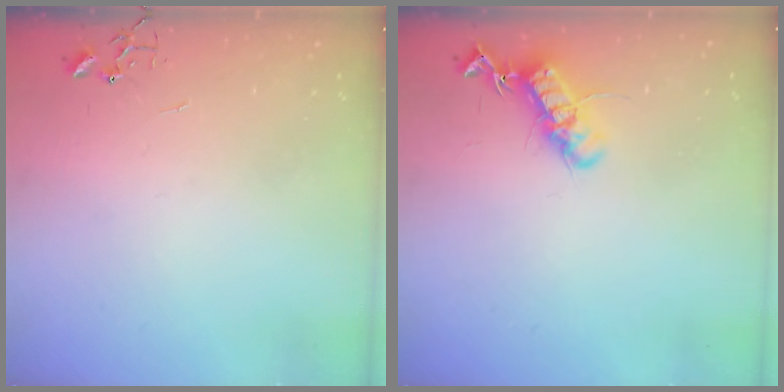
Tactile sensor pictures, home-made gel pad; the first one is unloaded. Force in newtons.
{"total": 13.3, "press": 13.3, "slide": 0.9}